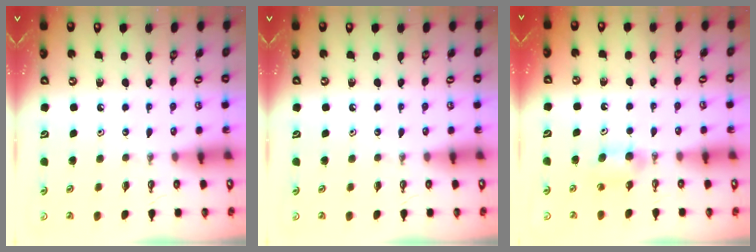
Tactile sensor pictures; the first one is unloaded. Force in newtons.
{"total": 0.0}
{"total": 4.0, "press": 3.8, "slide": 1.2}